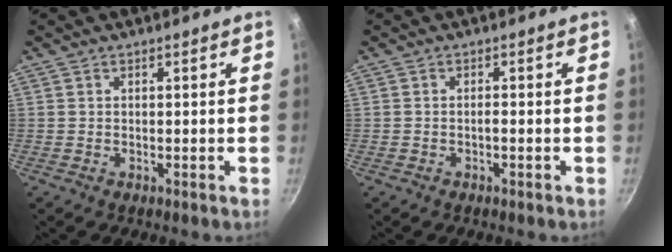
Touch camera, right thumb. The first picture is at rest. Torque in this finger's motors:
{"motor_torque": [0.10, -0.38, 0.07, 0.32, 0.06]}